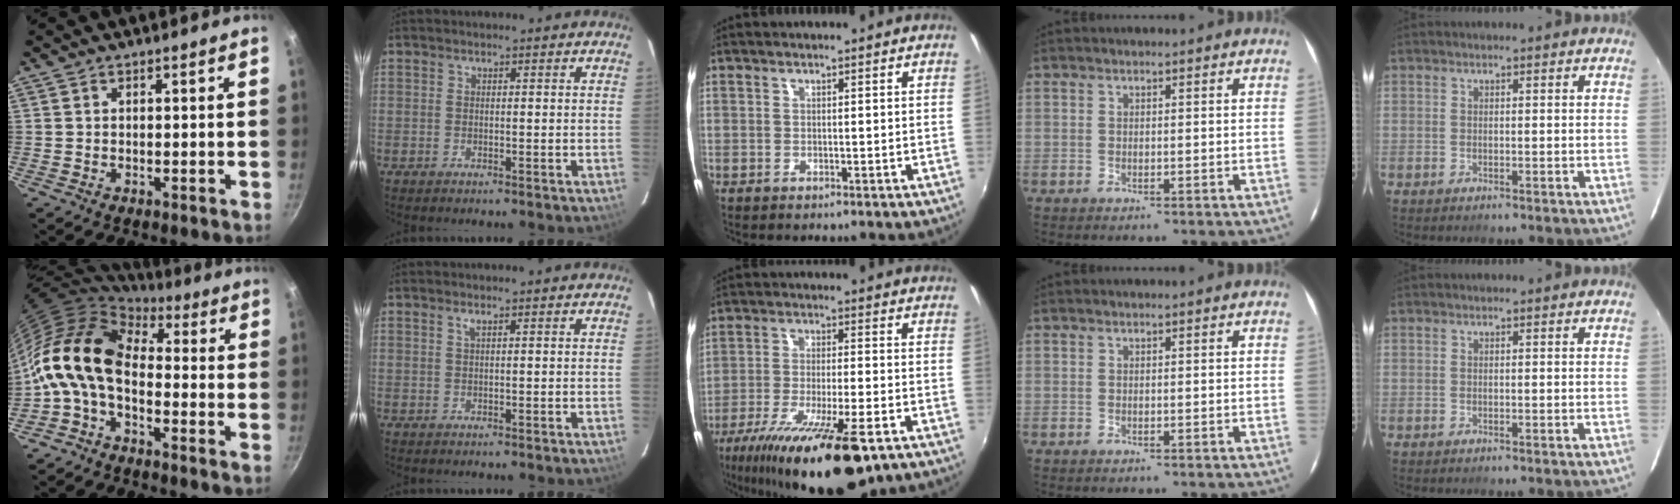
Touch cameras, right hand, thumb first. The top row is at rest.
{"thumb": {"total": 14.0, "force": [-1.8, 8.6, 10.9], "torque": [-0.195, 0.032, -0.056]}, "index": {"total": 0.6, "force": [0.3, -0.2, 0.5], "torque": [-0.011, 0.002, 0.005]}, "middle": {"total": 21.2, "force": [-13.4, 4.6, 15.8], "torque": [-0.287, -0.057, -0.214]}}